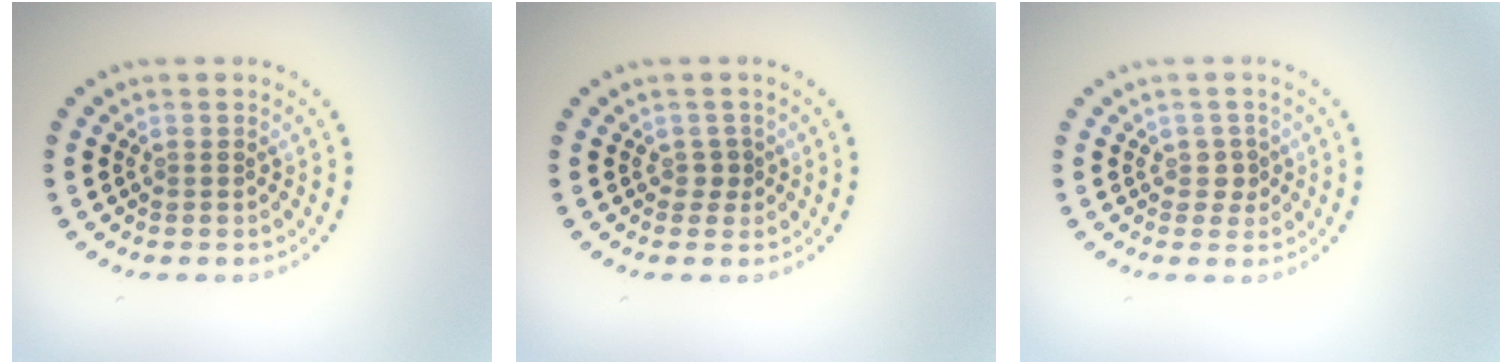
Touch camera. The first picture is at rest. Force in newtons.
{"total": 0.9, "press": 0.8, "slide": 0.5}
{"total": 1.2, "press": 1.0, "slide": 0.7}